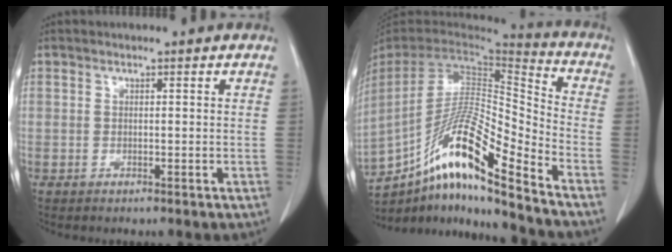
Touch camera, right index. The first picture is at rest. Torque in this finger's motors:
{"motor_torque": [1.21, -0.93, 0.68, 0.18]}